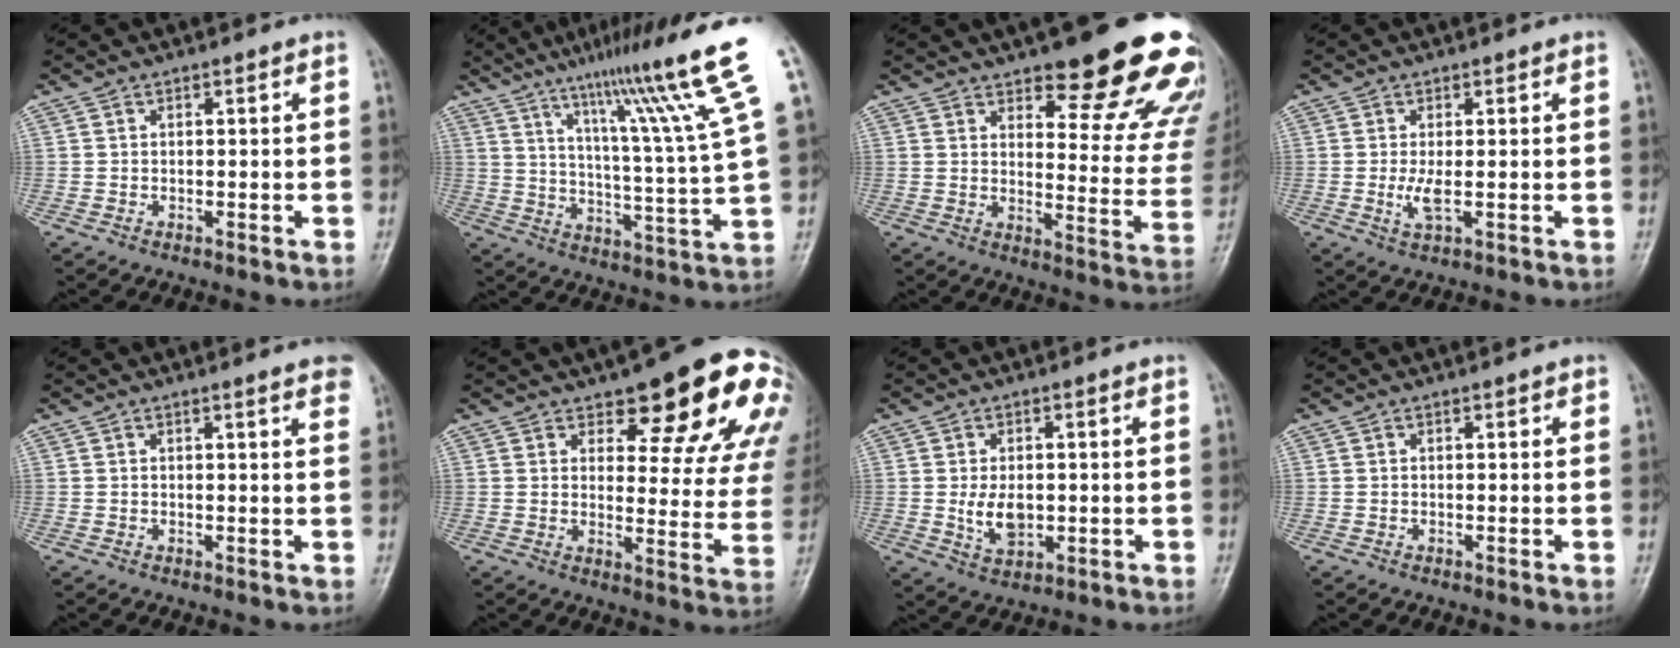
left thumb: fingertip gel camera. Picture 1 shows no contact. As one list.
[{"total": 18.8, "force": [10.8, -0.3, 15.4], "torque": [-0.216, -0.053, 0.157]}, {"total": 21.5, "force": [15.2, 6.6, 13.7], "torque": [-0.121, -0.089, 0.186]}, {"total": 2.9, "force": [0.0, 1.1, 2.7], "torque": [-0.059, -0.009, 0.001]}, {"total": 4.6, "force": [3.3, 0.8, 3.0], "torque": [-0.026, -0.004, 0.027]}, {"total": 19.0, "force": [12.1, 7.0, 12.9], "torque": [-0.109, -0.062, 0.142]}, {"total": 5.6, "force": [-0.1, 3.7, 4.2], "torque": [-0.063, -0.009, 0.005]}, {"total": 0.9, "force": [0.5, 0.5, 0.5], "torque": [0.001, 0.000, 0.001]}]